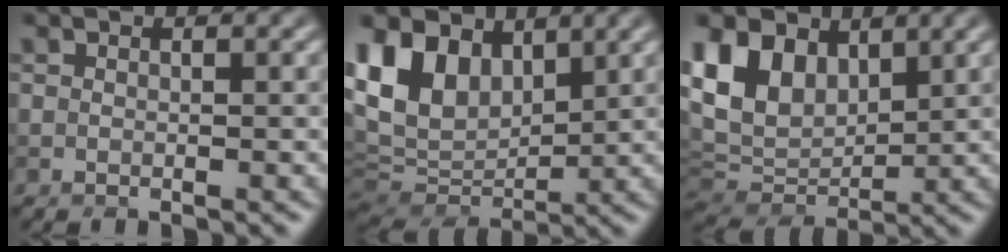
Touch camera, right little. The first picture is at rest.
{"total": 9.3, "force": [4.5, 5.9, 5.6], "torque": [-0.136, 0.015, 0.079]}
{"total": 8.2, "force": [3.8, 5.4, 4.9], "torque": [-0.120, 0.008, 0.066]}